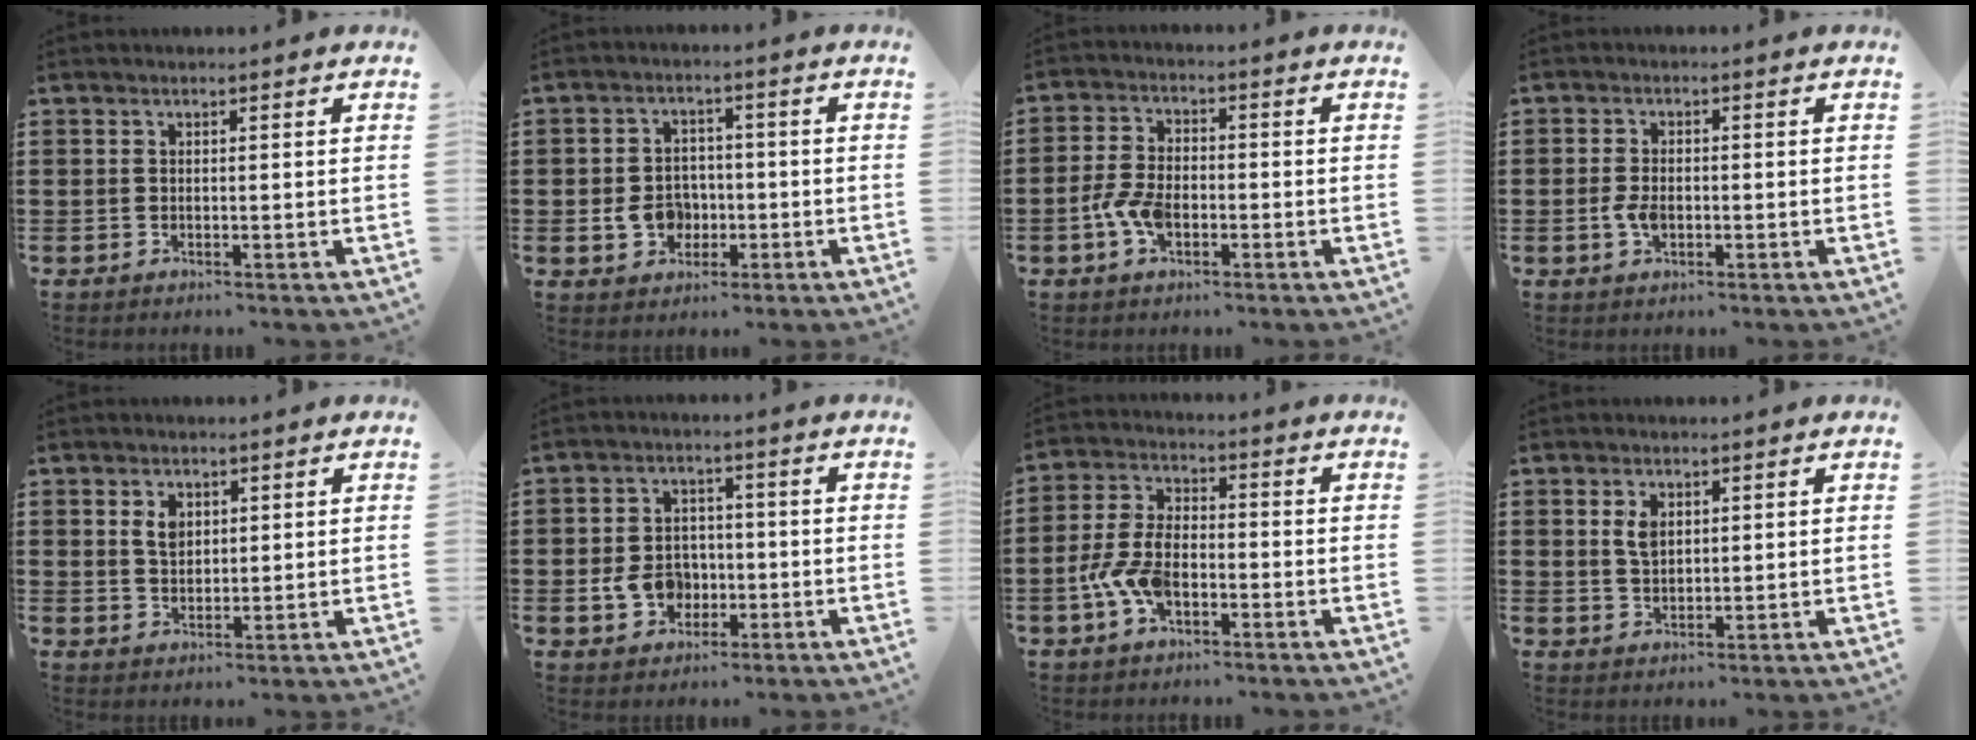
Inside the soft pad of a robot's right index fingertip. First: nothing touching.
{"total": 5.7, "force": [-1.3, 4.6, 3.2], "torque": [-0.081, 0.006, -0.027]}
{"total": 5.2, "force": [-2.0, 2.9, 3.8], "torque": [-0.094, -0.001, -0.040]}
{"total": 3.0, "force": [-0.8, 1.8, 2.2], "torque": [-0.063, -0.007, -0.020]}
{"total": 3.0, "force": [1.2, 2.0, 1.9], "torque": [-0.045, 0.008, 0.021]}
{"total": 6.3, "force": [-1.5, 5.0, 3.6], "torque": [-0.088, 0.009, -0.030]}
{"total": 7.5, "force": [-2.7, 4.0, 5.7], "torque": [-0.145, -0.003, -0.058]}
{"total": 2.9, "force": [1.1, 1.6, 2.1], "torque": [-0.048, 0.005, 0.019]}